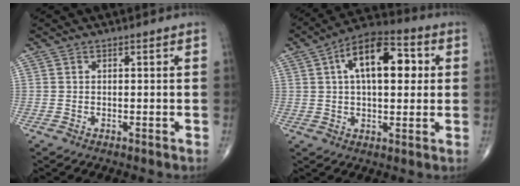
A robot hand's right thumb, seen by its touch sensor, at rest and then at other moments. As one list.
[{"total": 15.3, "force": [3.8, 7.7, 12.7], "torque": [-0.181, 0.021, 0.053]}]